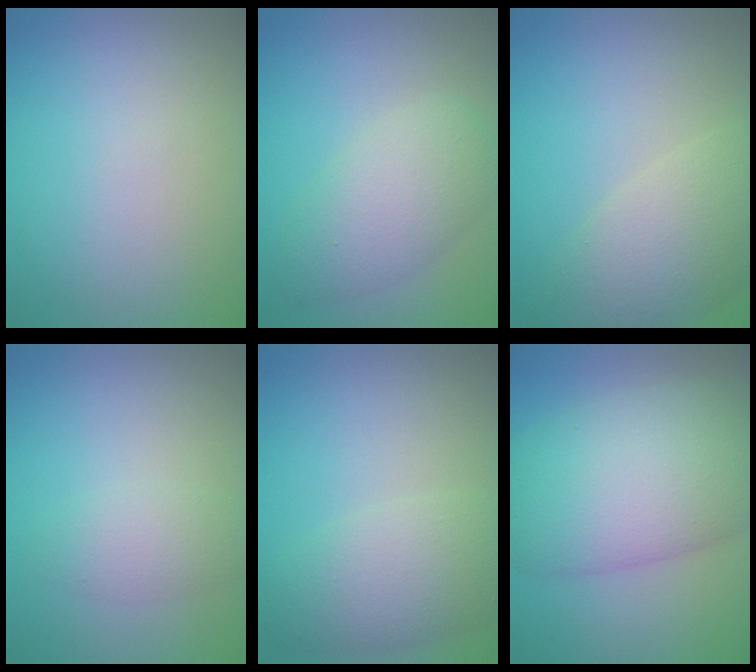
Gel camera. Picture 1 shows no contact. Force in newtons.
{"total": 4.8, "press": 4.8, "slide": 0.1}
{"total": 6.1, "press": 6.1, "slide": 0.6}
{"total": 2.2, "press": 2.2, "slide": 0.1}
{"total": 5.2, "press": 5.2, "slide": 0.3}
{"total": 11.6, "press": 11.6, "slide": 0.8}